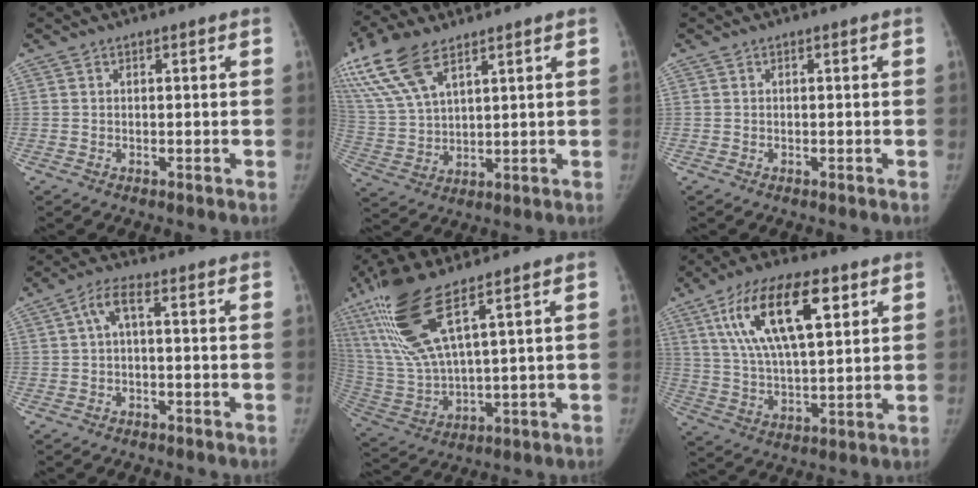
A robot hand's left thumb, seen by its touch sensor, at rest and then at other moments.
{"total": 16.4, "force": [10.1, 7.4, 10.6], "torque": [-0.241, -0.010, 0.205]}
{"total": 0.0}
{"total": 3.4, "force": [-0.1, 0.9, 3.3], "torque": [-0.067, 0.018, -0.004]}
{"total": 16.9, "force": [8.7, 4.0, 13.9], "torque": [-0.318, -0.033, 0.185]}
{"total": 18.0, "force": [7.6, 7.3, 14.6], "torque": [-0.242, -0.017, 0.136]}